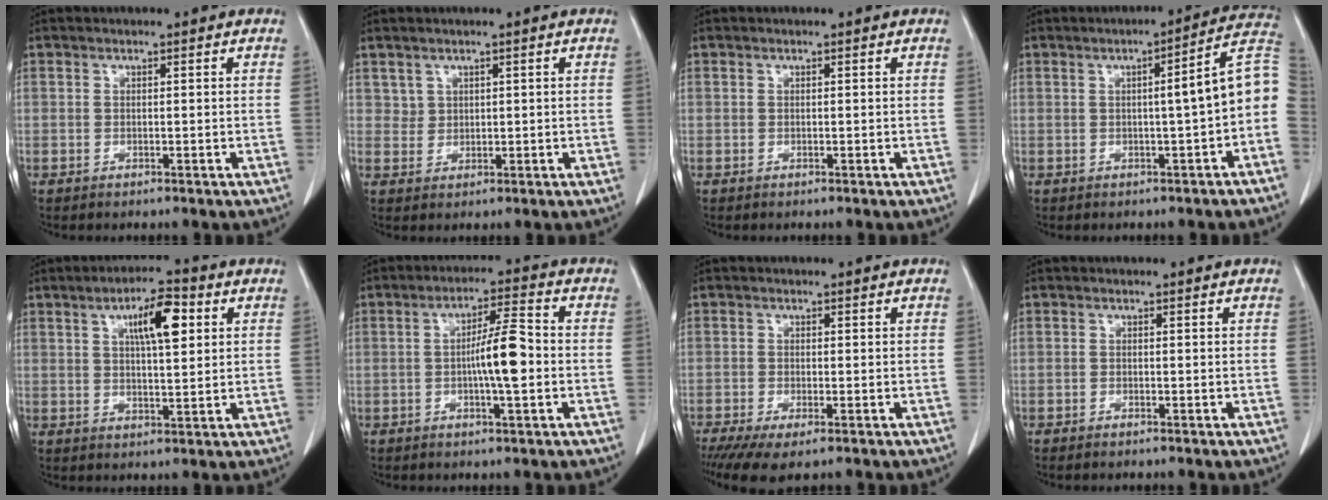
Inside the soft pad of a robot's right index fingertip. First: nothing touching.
{"total": 1.9, "force": [1.2, 1.5, 0.0], "torque": [0.011, 0.003, 0.019]}
{"total": 0.0}
{"total": 8.0, "force": [-0.7, 0.2, 8.0], "torque": [-0.097, 0.024, -0.017]}
{"total": 8.1, "force": [2.9, 1.9, 7.2], "torque": [-0.123, 0.010, 0.048]}
{"total": 7.3, "force": [-0.8, 0.7, 7.3], "torque": [-0.129, 0.009, -0.017]}
{"total": 5.4, "force": [-3.5, 1.1, 3.9], "torque": [-0.067, -0.015, -0.058]}
{"total": 0.6, "force": [-0.5, 0.1, 0.3], "torque": [-0.011, -0.002, -0.009]}